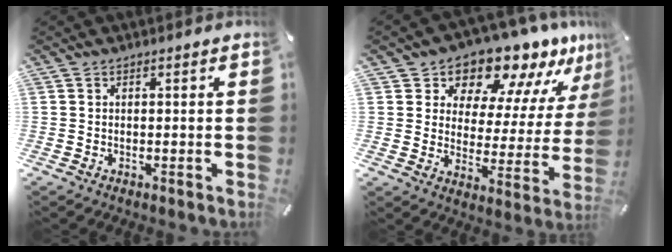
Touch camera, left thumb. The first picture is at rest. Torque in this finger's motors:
{"motor_torque": [0.81, 0.23, 0.78, -0.02, 0.19]}